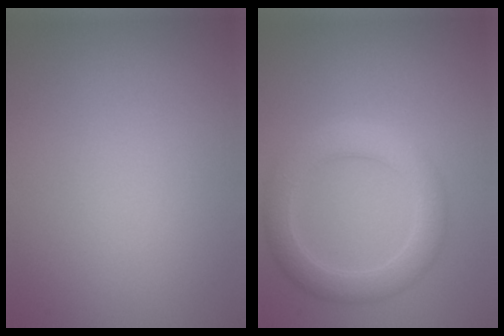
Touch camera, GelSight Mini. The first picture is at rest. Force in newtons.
{"total": 4.0, "press": 4.0, "slide": 0.3}